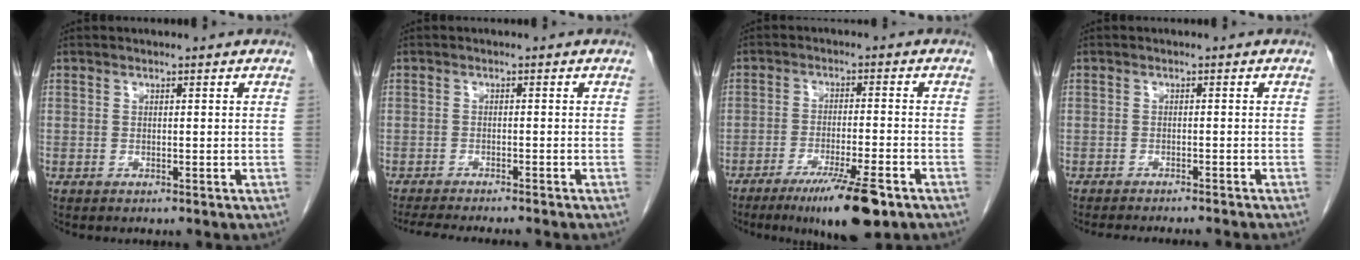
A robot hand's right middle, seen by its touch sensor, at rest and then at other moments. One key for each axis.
{"total": 9.6, "fx": -8.5, "fy": 0.4, "fz": 4.3, "tx": -0.050, "ty": -0.017, "tz": -0.122}
{"total": 10.1, "fx": -6.5, "fy": 0.8, "fz": 7.7, "tx": -0.124, "ty": -0.023, "tz": -0.102}
{"total": 8.6, "fx": -7.9, "fy": 0.2, "fz": 3.4, "tx": -0.030, "ty": -0.015, "tz": -0.101}